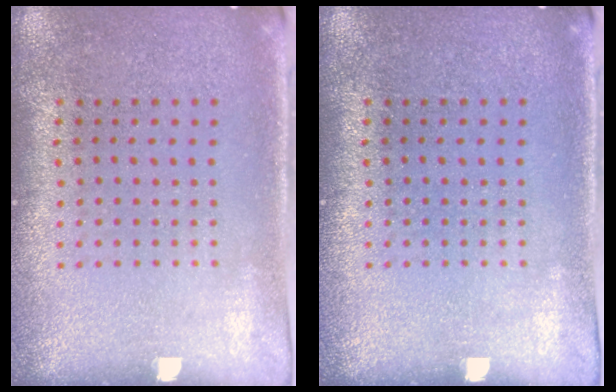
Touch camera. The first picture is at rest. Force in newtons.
{"total": 0.0}